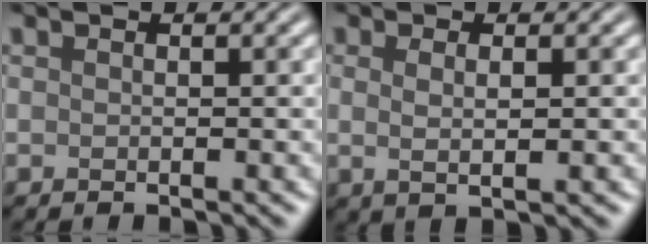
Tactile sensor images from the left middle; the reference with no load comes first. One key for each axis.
{"total": 1.7, "fx": 0.3, "fy": 0.4, "fz": 1.6, "tx": -0.030, "ty": -0.002, "tz": 0.007}